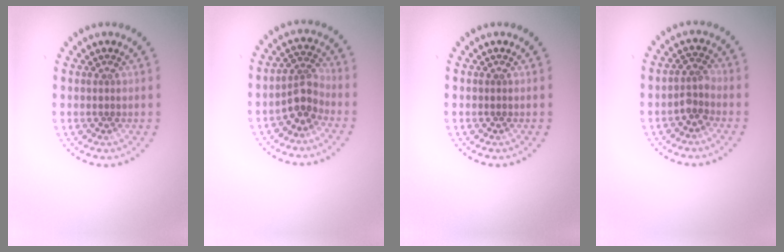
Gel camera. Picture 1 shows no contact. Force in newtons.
{"total": 2.6, "press": 2.3, "slide": 1.2}
{"total": 0.0}
{"total": 1.8, "press": 1.4, "slide": 1.2}